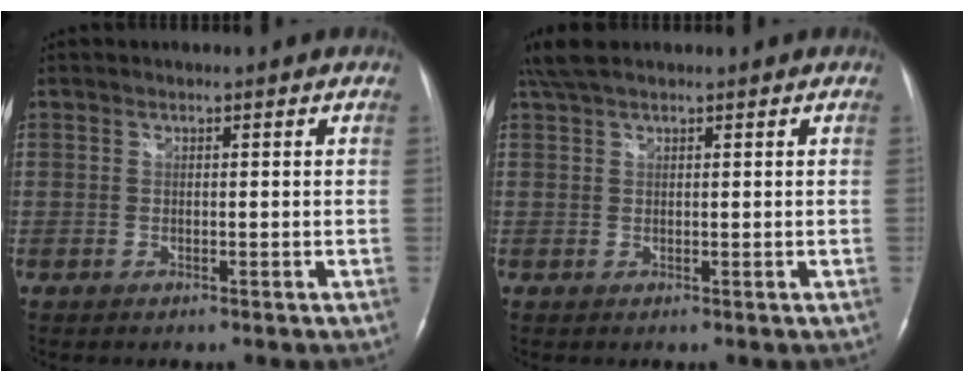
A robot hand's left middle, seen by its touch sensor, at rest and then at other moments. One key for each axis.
{"total": 4.2, "fx": 3.3, "fy": 1.0, "fz": 2.3, "tx": -0.054, "ty": 0.028, "tz": 0.065}